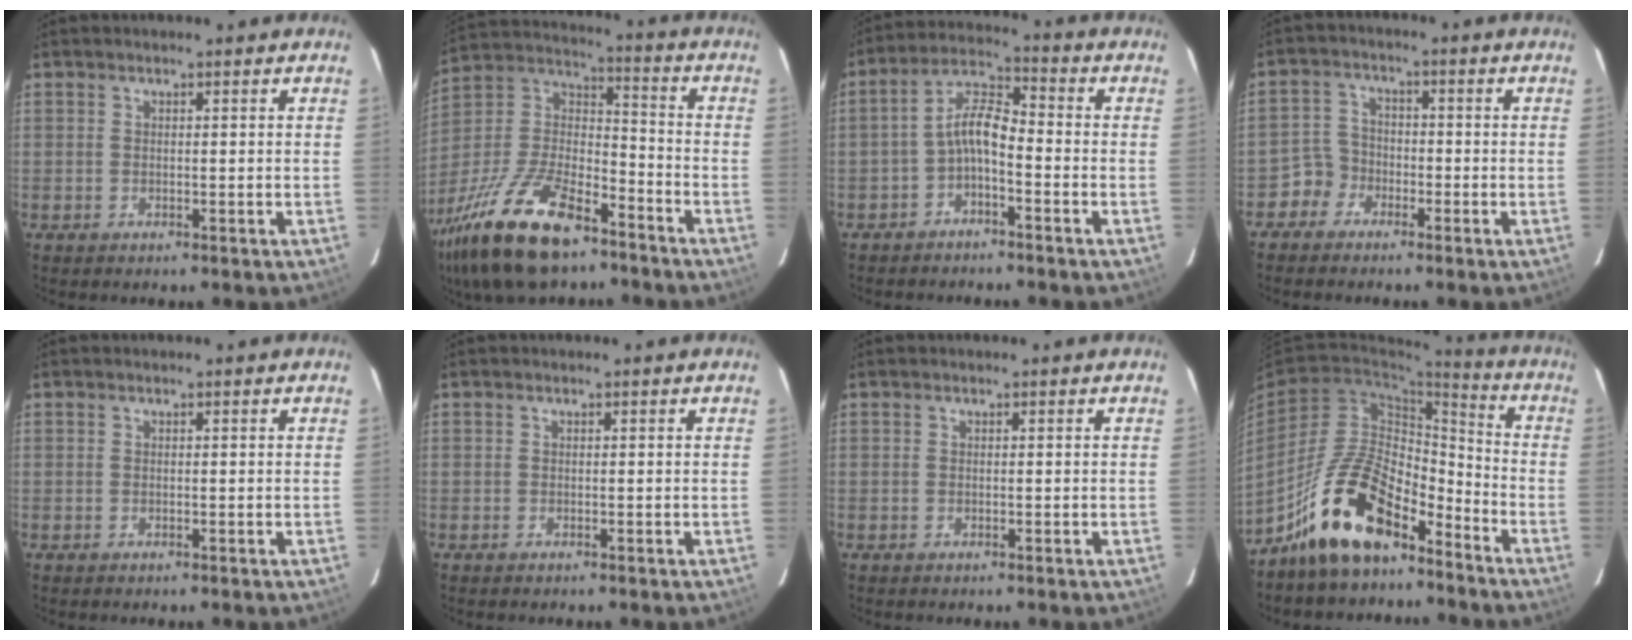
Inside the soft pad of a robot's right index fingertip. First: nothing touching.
{"total": 24.1, "force": [-15.7, 9.7, 15.6], "torque": [-0.331, -0.020, -0.279]}
{"total": 5.8, "force": [-2.8, 2.1, 4.6], "torque": [-0.104, 0.020, -0.055]}
{"total": 4.4, "force": [-2.9, 3.3, -0.1], "torque": [-0.001, 0.021, -0.060]}
{"total": 0.0}
{"total": 0.0}
{"total": 0.0}
{"total": 16.0, "force": [-11.3, 6.7, 9.1], "torque": [-0.173, 0.026, -0.197]}